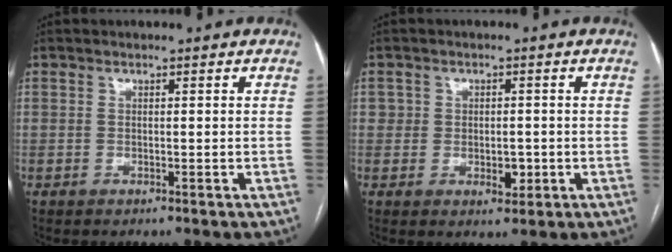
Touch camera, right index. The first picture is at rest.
{"total": 3.4, "force": [-0.5, 2.7, 2.0], "torque": [-0.018, 0.006, -0.001]}